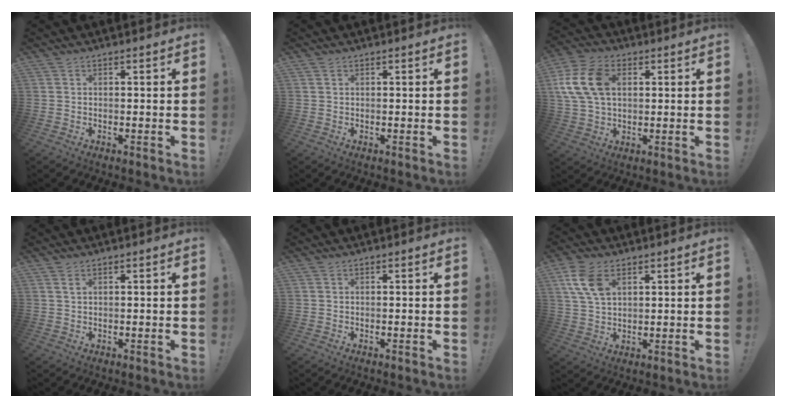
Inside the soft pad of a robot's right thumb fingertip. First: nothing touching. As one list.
[{"total": 0.5, "force": [0.3, 0.4, 0.2], "torque": [0.001, 0.001, 0.004]}, {"total": 14.8, "force": [3.1, 9.8, 10.6], "torque": [-0.205, 0.009, 0.064]}, {"total": 1.5, "force": [0.8, 0.6, 1.1], "torque": [-0.015, -0.002, 0.013]}, {"total": 0.0}, {"total": 9.8, "force": [4.3, 6.0, 6.5], "torque": [-0.127, -0.008, 0.083]}]